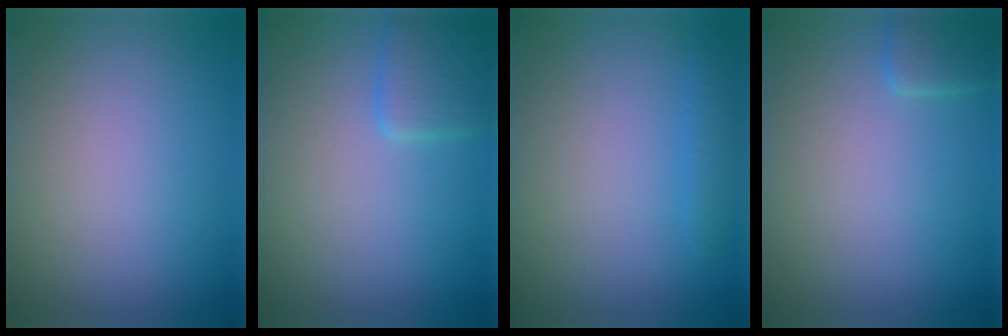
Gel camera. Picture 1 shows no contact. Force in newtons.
{"total": 2.1, "press": 2.1, "slide": 0.1}
{"total": 1.2, "press": 1.2, "slide": 0.1}
{"total": 1.5, "press": 1.5, "slide": 0.1}